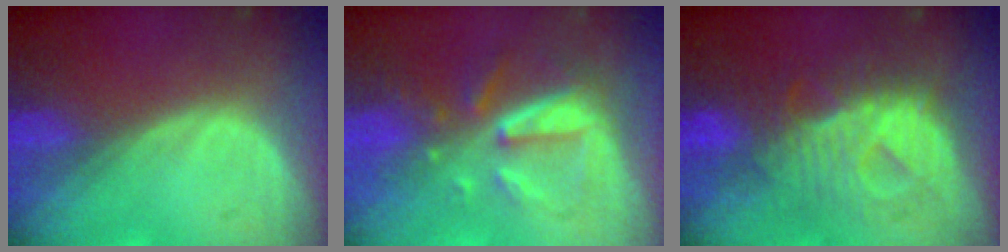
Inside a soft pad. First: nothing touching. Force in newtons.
{"total": 8.1, "press": 7.3, "slide": 3.4}
{"total": 9.0, "press": 9.0, "slide": 0.3}